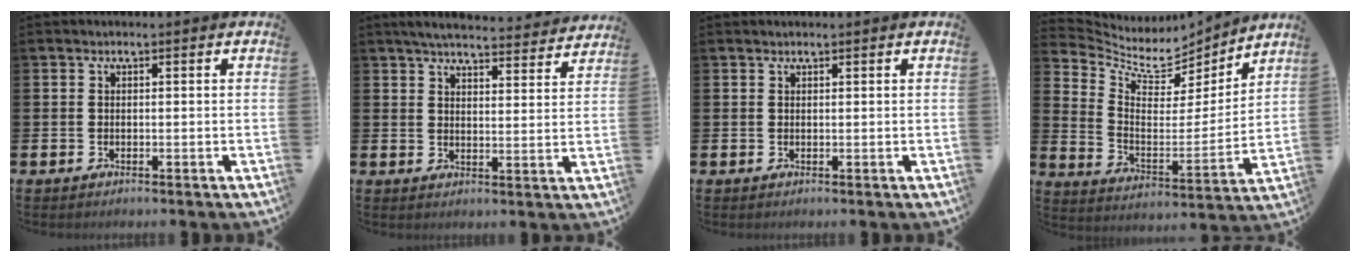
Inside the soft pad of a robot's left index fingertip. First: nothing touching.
{"total": 5.4, "force": [5.3, 0.4, 1.2], "torque": [-0.037, -0.035, 0.091]}
{"total": 0.6, "force": [0.6, 0.0, 0.0], "torque": [0.013, -0.004, 0.008]}
{"total": 7.7, "force": [6.8, 3.2, 1.9], "torque": [-0.072, -0.056, 0.114]}